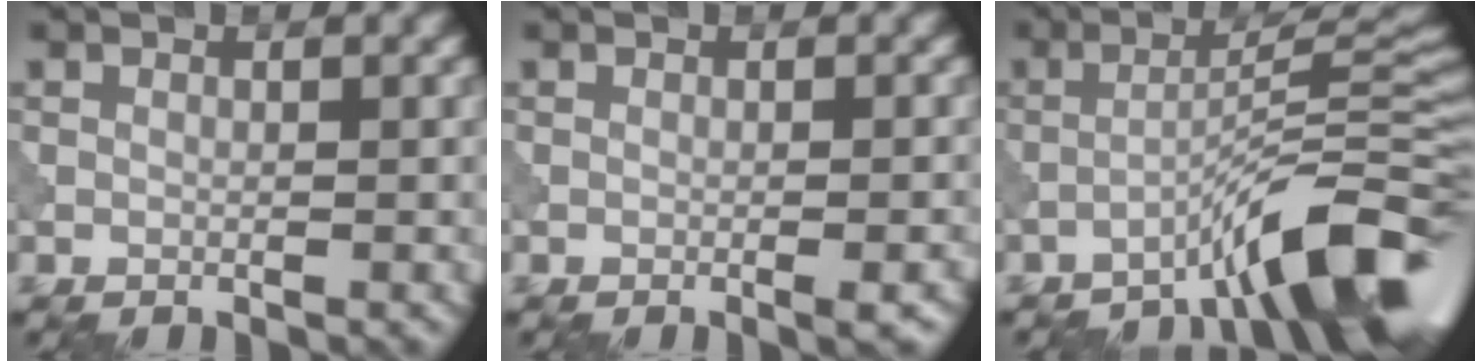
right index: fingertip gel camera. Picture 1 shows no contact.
{"total": 1.5, "force": [-0.7, 0.2, 1.3], "torque": [-0.016, 0.001, -0.010]}
{"total": 8.6, "force": [-5.4, 1.2, 6.6], "torque": [-0.086, 0.019, -0.094]}